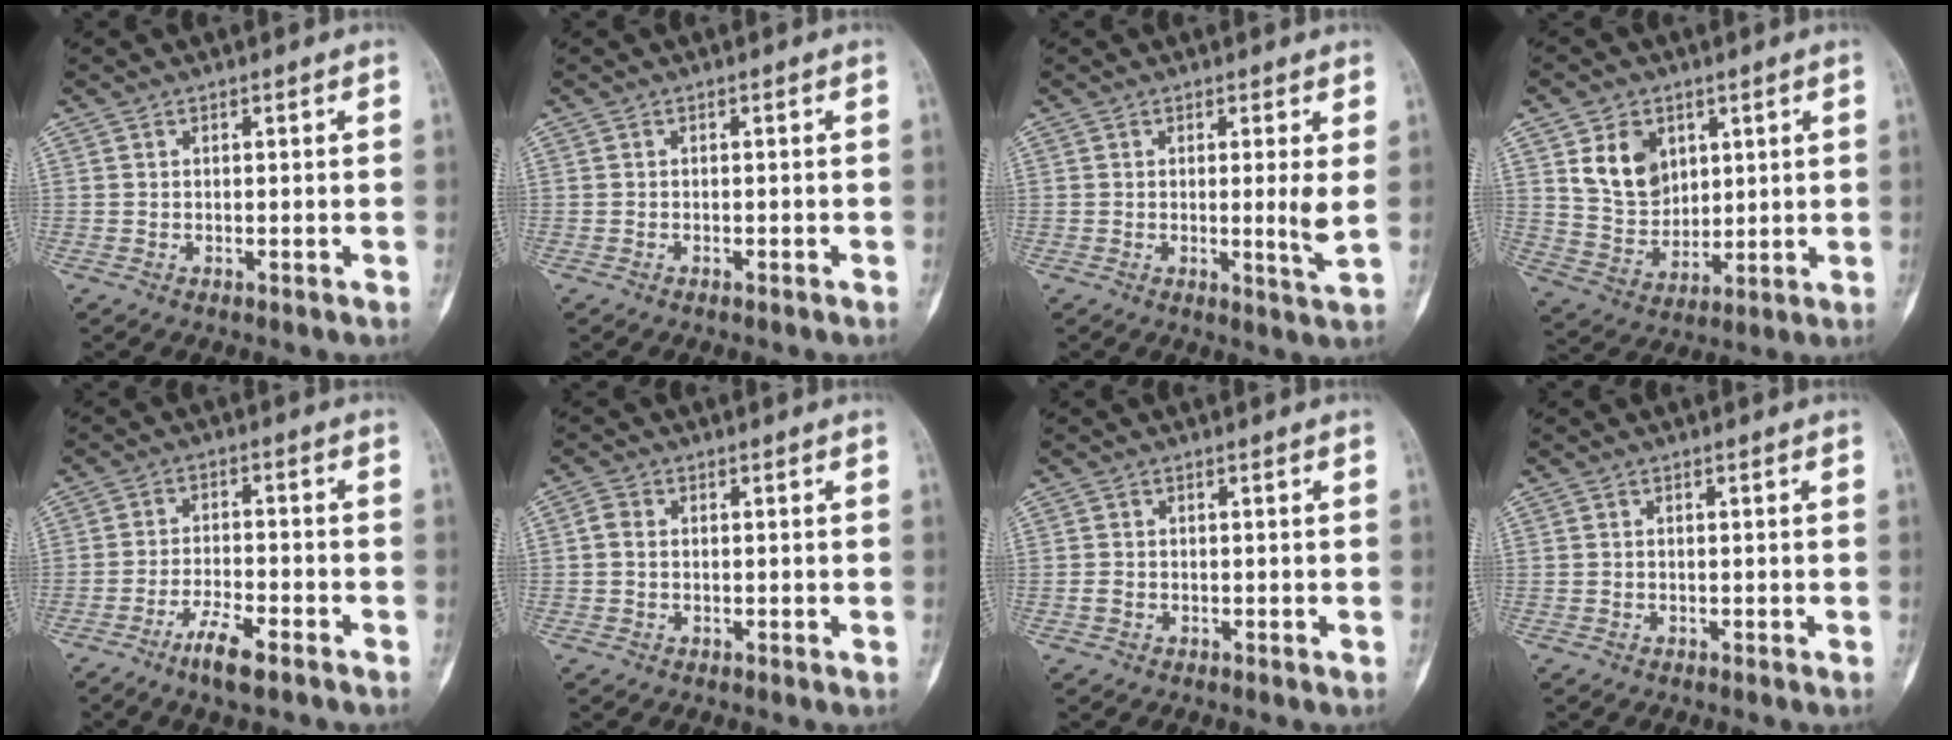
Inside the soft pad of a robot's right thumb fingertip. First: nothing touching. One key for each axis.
{"total": 0.6, "fx": -0.5, "fy": 0.1, "fz": 0.2, "tx": -0.011, "ty": 0.002, "tz": -0.008}
{"total": 4.1, "fx": 0.5, "fy": -0.2, "fz": 4.1, "tx": -0.074, "ty": -0.014, "tz": 0.007}
{"total": 10.9, "fx": 4.2, "fy": 8.3, "fz": 5.7, "tx": -0.072, "ty": -0.026, "tz": 0.092}
{"total": 6.4, "fx": -4.3, "fy": 1.5, "fz": 4.4, "tx": -0.090, "ty": 0.020, "tz": -0.078}
{"total": 2.1, "fx": 0.0, "fy": 1.7, "fz": 1.2, "tx": -0.020, "ty": 0.004, "tz": -0.005}
{"total": 1.2, "fx": -0.4, "fy": 1.0, "fz": 0.5, "tx": -0.010, "ty": 0.003, "tz": -0.007}
{"total": 0.0}